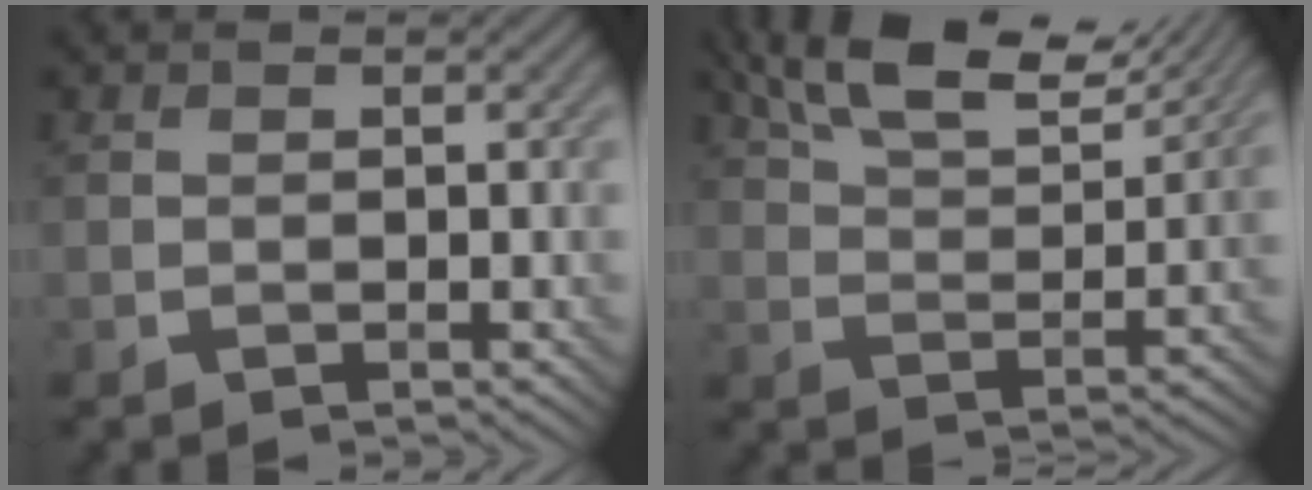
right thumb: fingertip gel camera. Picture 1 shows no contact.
{"total": 11.1, "force": [7.9, 3.5, 6.9], "torque": [-0.143, 0.012, 0.140]}